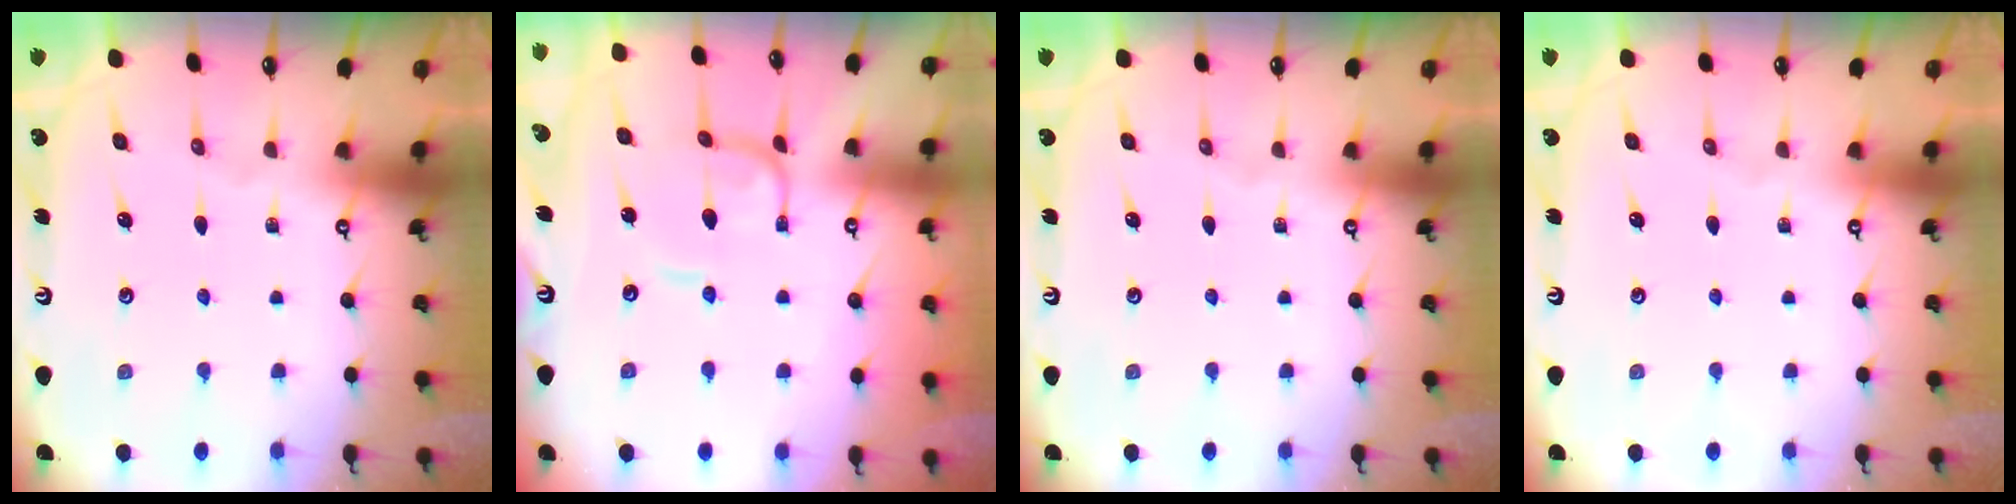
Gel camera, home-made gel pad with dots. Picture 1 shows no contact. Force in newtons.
{"total": 0.0}
{"total": 0.0}
{"total": 0.0}